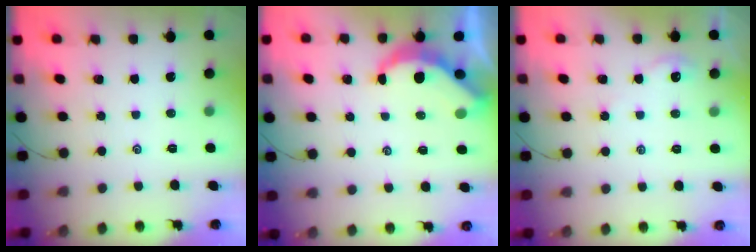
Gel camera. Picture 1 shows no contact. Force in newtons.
{"total": 5.5, "press": 5.5, "slide": 0.4}
{"total": 1.9, "press": 1.9, "slide": 0.4}